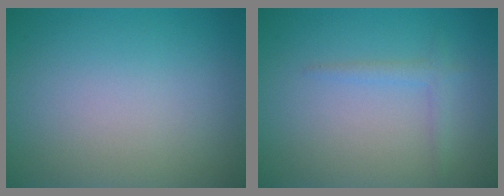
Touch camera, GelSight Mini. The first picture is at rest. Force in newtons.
{"total": 1.3, "press": 1.3, "slide": 0.1}